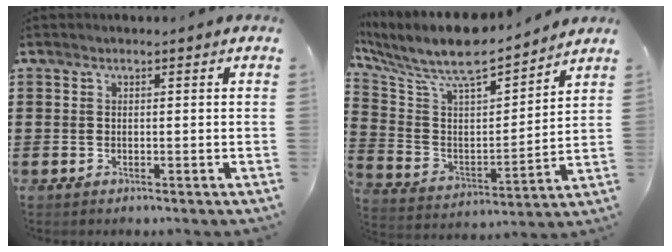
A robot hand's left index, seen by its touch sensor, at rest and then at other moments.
{"total": 8.8, "force": [7.6, 2.0, 3.9], "torque": [-0.114, -0.057, 0.127]}